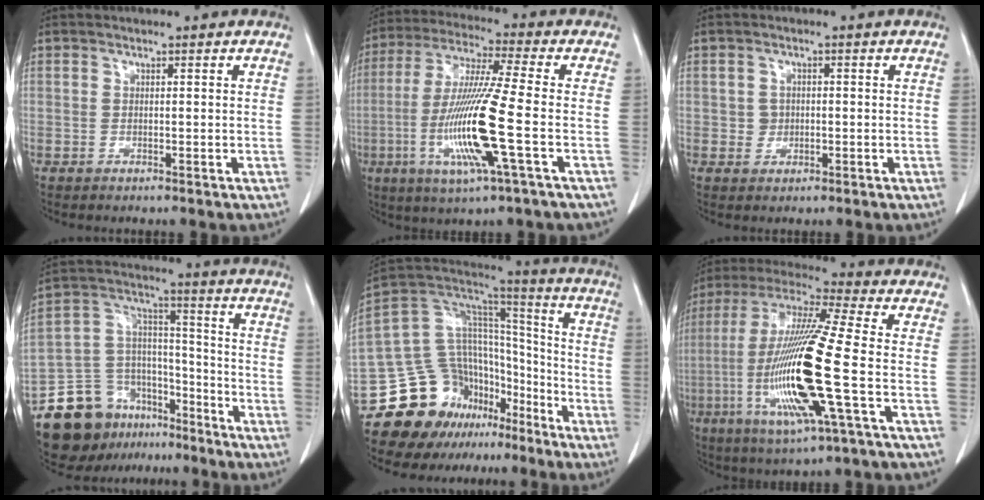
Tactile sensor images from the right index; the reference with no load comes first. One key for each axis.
{"total": 15.1, "fx": -3.7, "fy": -0.3, "fz": 14.7, "tx": -0.306, "ty": -0.016, "tz": -0.079}
{"total": 2.0, "fx": 0.0, "fy": 1.8, "fz": 0.7, "tx": -0.009, "ty": 0.003, "tz": 0.001}
{"total": 16.0, "fx": -11.6, "fy": 9.7, "fz": 5.1, "tx": -0.093, "ty": 0.068, "tz": -0.196}
{"total": 19.3, "fx": -13.4, "fy": 12.1, "fz": 6.7, "tx": -0.116, "ty": 0.092, "tz": -0.220}
{"total": 20.1, "fx": -4.1, "fy": 0.7, "fz": 19.6, "tx": -0.417, "ty": -0.016, "tz": -0.083}